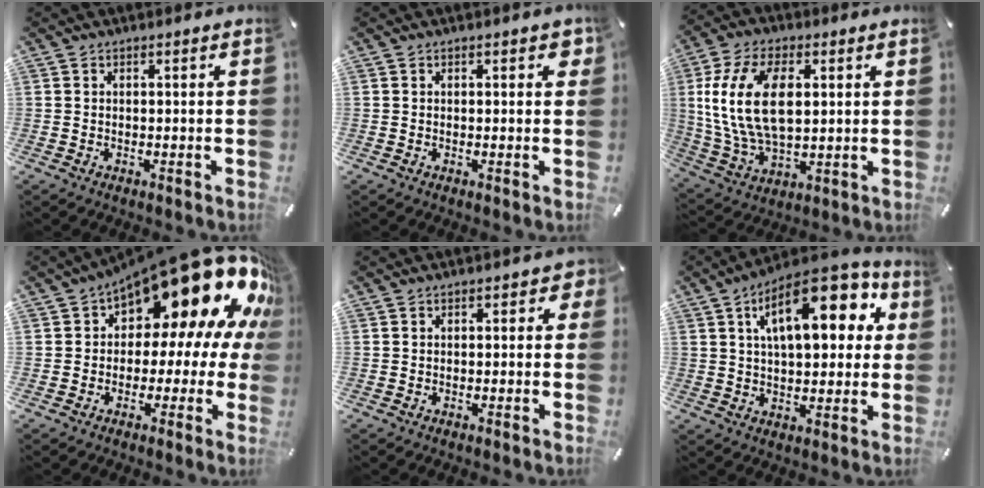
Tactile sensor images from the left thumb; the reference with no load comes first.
{"total": 1.6, "force": [0.4, 0.8, 1.3], "torque": [-0.012, -0.001, 0.002]}
{"total": 16.0, "force": [3.1, 9.1, 12.7], "torque": [-0.299, -0.001, 0.051]}
{"total": 23.1, "force": [11.7, 11.3, 16.4], "torque": [-0.230, -0.094, 0.205]}
{"total": 1.9, "force": [-0.3, 1.3, 1.3], "torque": [-0.017, 0.004, -0.008]}
{"total": 18.7, "force": [7.4, 8.7, 14.8], "torque": [-0.222, -0.016, 0.117]}